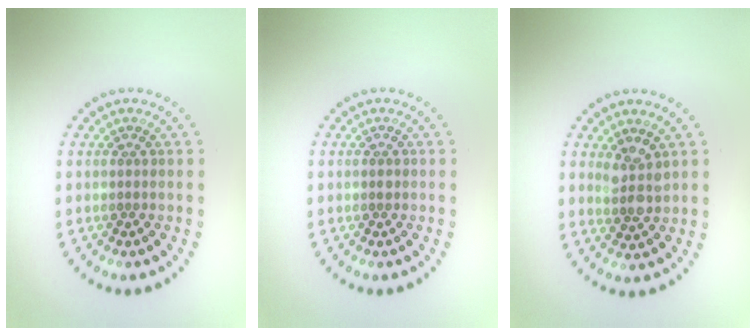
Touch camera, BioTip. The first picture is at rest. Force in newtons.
{"total": 0.7, "press": 0.7, "slide": 0.1}
{"total": 2.2, "press": 2.0, "slide": 0.9}